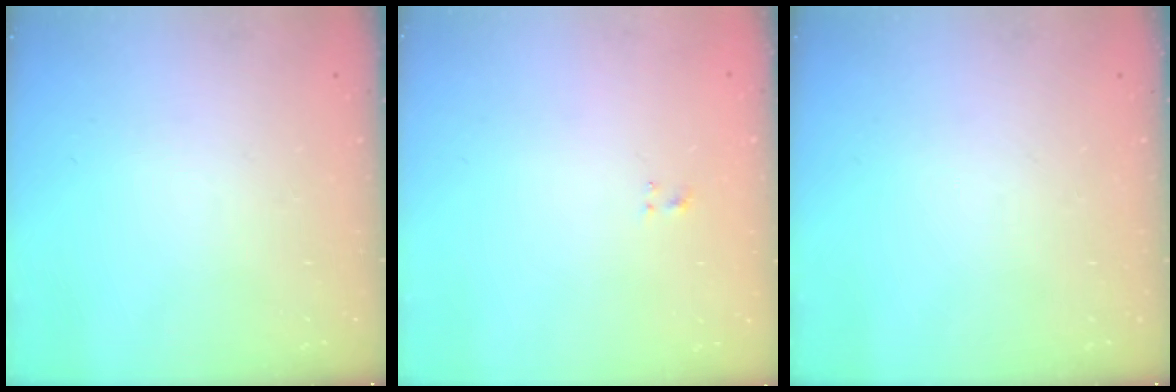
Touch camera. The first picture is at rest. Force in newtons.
{"total": 0.9, "press": 0.5, "slide": 0.7}
{"total": 0.0}